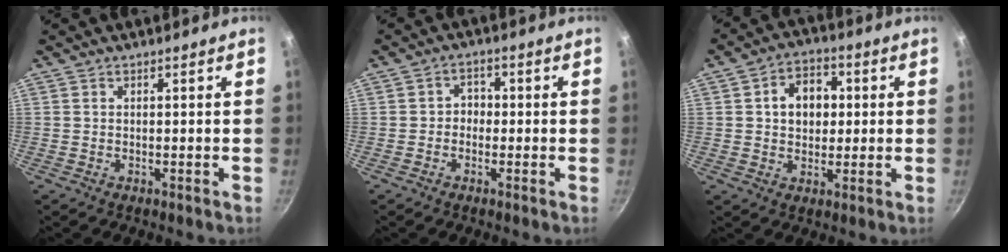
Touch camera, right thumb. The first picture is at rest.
{"total": 2.6, "force": [-0.7, 2.3, 1.1], "torque": [0.004, 0.011, -0.017]}
{"total": 8.6, "force": [1.3, 6.6, 5.4], "torque": [-0.050, 0.008, 0.014]}